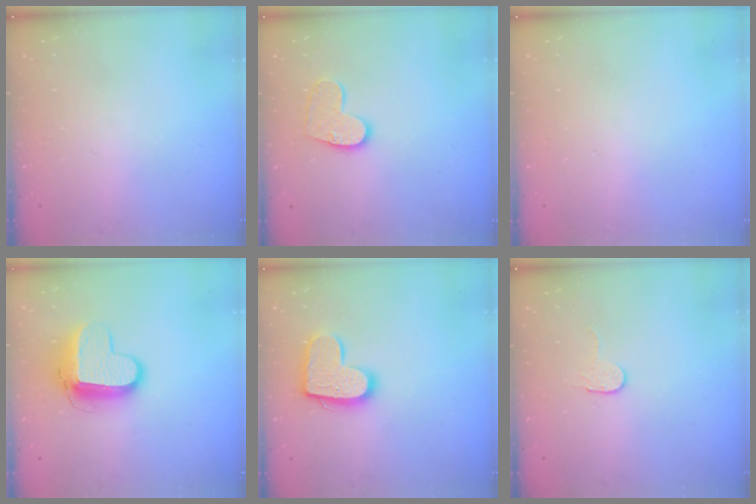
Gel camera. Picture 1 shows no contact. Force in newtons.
{"total": 10.4, "press": 10.4, "slide": 0.7}
{"total": 0.6, "press": 0.6, "slide": 0.2}
{"total": 11.1, "press": 11.0, "slide": 1.3}
{"total": 14.5, "press": 14.5, "slide": 0.8}
{"total": 2.7, "press": 2.7, "slide": 0.2}